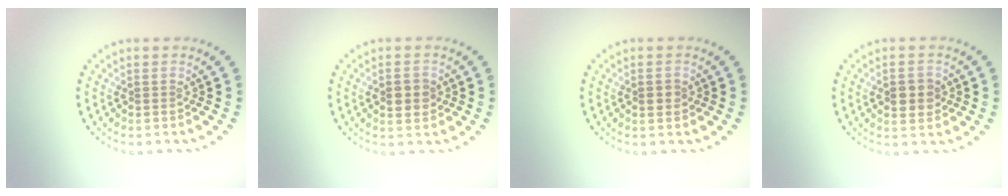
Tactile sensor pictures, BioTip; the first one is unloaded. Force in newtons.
{"total": 2.6, "press": 2.6, "slide": 0.1}
{"total": 1.4, "press": 1.4, "slide": 0.1}
{"total": 2.2, "press": 2.2, "slide": 0.2}